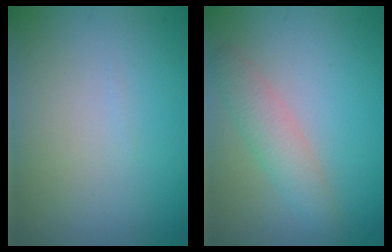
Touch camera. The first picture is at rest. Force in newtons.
{"total": 2.7, "press": 2.7, "slide": 0.1}